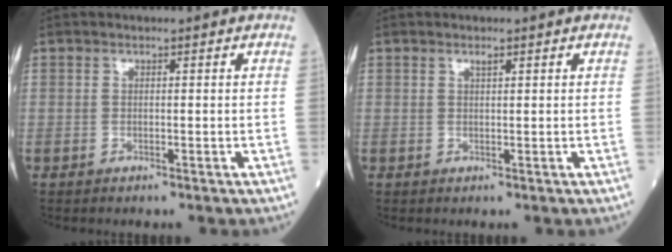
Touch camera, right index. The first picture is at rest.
{"total": 0.7, "force": [0.5, 0.1, 0.5], "torque": [-0.010, -0.001, 0.008]}